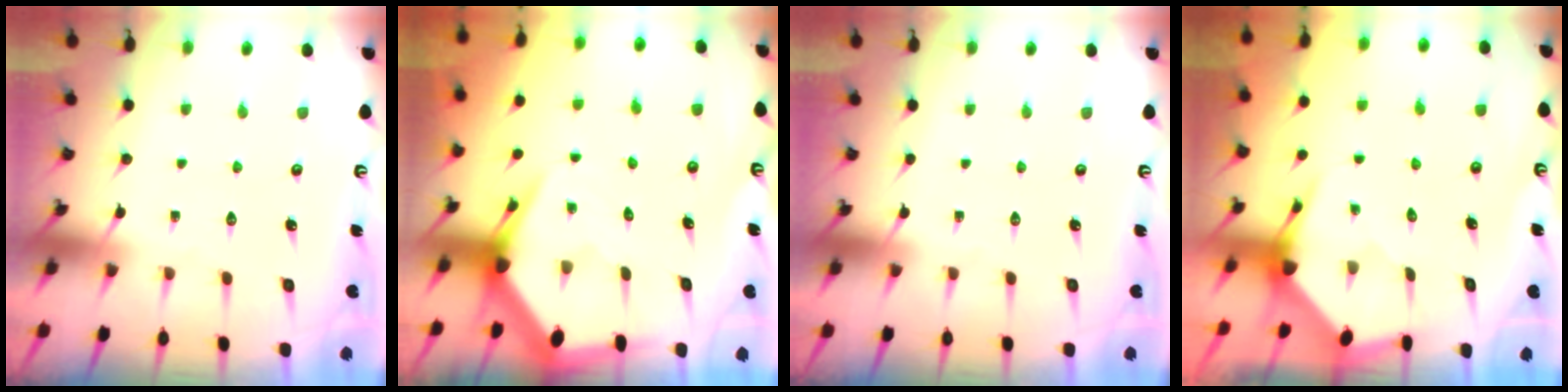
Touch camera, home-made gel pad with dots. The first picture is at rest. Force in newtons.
{"total": 5.3, "press": 5.3, "slide": 0.7}
{"total": 0.0}
{"total": 3.7, "press": 3.7, "slide": 0.4}